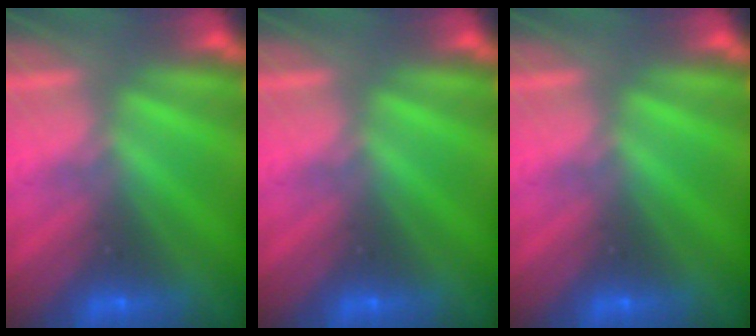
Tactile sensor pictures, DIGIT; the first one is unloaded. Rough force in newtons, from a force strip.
{"total": 0.0}
{"total": 0.0}